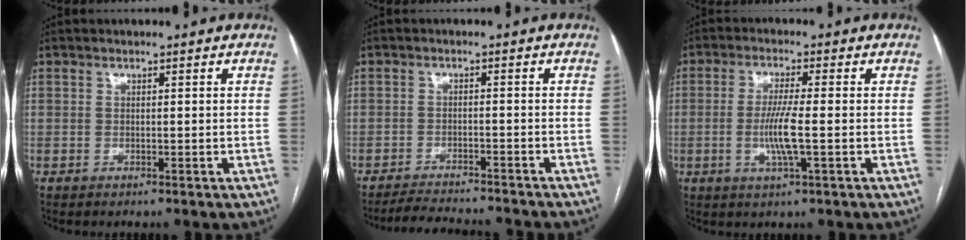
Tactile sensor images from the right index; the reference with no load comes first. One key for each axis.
{"total": 8.8, "fx": -8.4, "fy": 0.8, "fz": 2.5, "tx": -0.036, "ty": -0.006, "tz": -0.121}
{"total": 5.9, "fx": -1.1, "fy": -0.1, "fz": 5.8, "tx": -0.119, "ty": -0.008, "tz": -0.021}